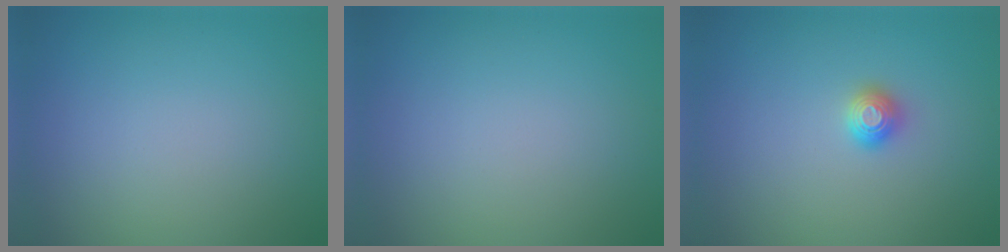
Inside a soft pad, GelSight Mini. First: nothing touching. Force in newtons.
{"total": 0.0}
{"total": 1.2, "press": 1.2, "slide": 0.2}